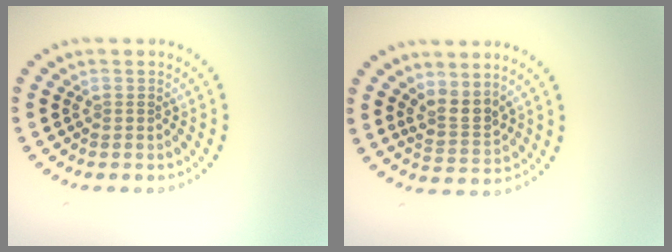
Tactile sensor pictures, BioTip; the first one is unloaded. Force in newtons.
{"total": 2.5, "press": 2.0, "slide": 1.6}